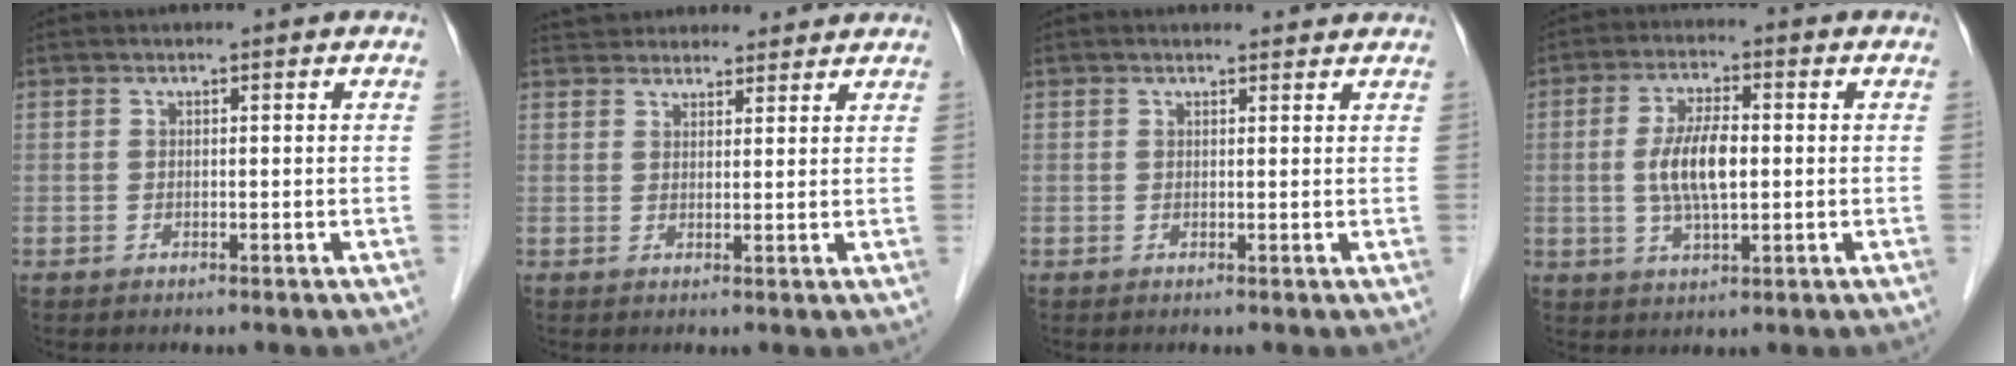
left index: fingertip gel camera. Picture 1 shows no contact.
{"total": 11.6, "force": [10.7, 3.7, 2.6], "torque": [-0.024, 0.036, 0.149]}
{"total": 2.3, "force": [2.2, 0.7, 0.3], "torque": [-0.007, 0.004, 0.020]}
{"total": 7.4, "force": [-0.3, 2.2, 7.0], "torque": [-0.148, -0.004, -0.003]}